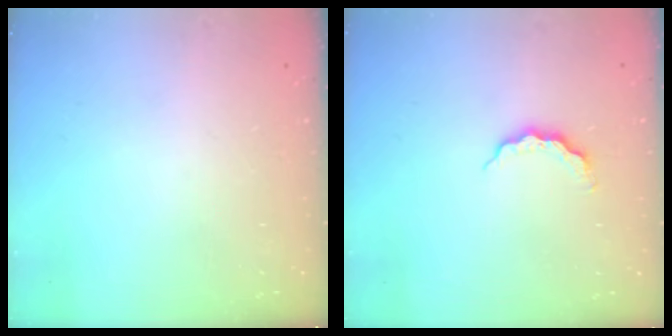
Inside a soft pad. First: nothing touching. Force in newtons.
{"total": 5.3, "press": 5.3, "slide": 0.6}